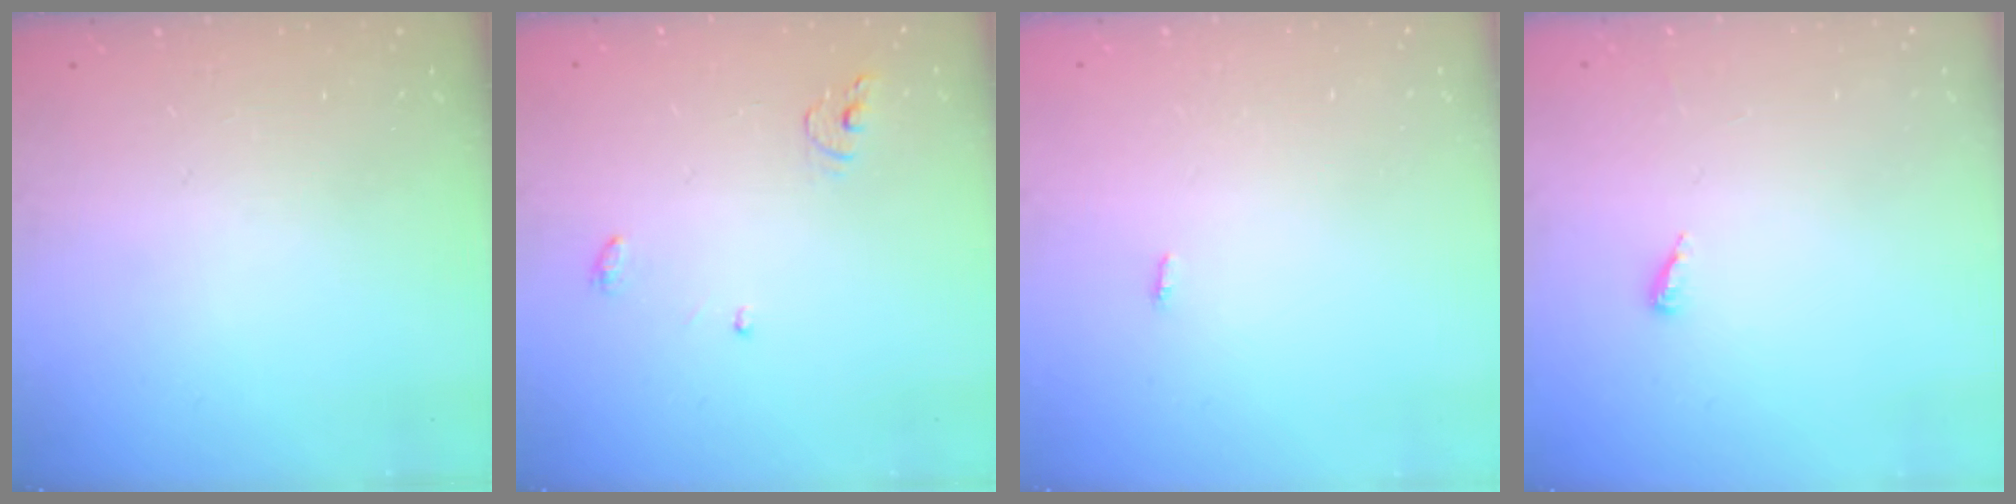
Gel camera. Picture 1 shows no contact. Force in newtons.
{"total": 4.2, "press": 4.1, "slide": 0.3}
{"total": 2.8, "press": 1.8, "slide": 2.2}
{"total": 2.8, "press": 2.8, "slide": 0.2}